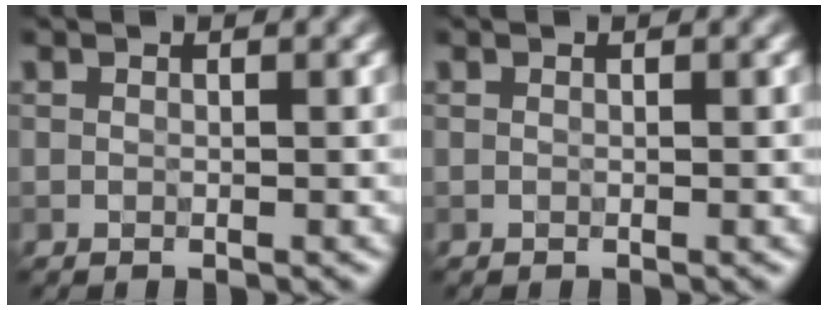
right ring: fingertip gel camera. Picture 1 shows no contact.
{"total": 0.0}